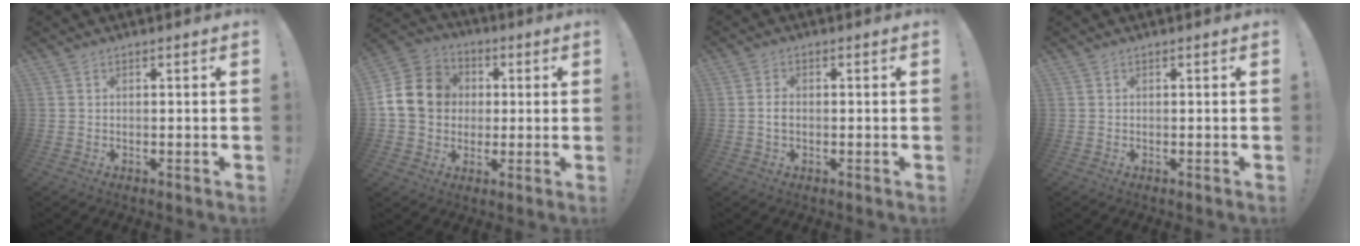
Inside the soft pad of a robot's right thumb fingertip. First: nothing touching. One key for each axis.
{"total": 15.7, "fx": 1.7, "fy": 13.5, "fz": 7.9, "tx": -0.126, "ty": 0.009, "tz": 0.039}
{"total": 2.1, "fx": -0.3, "fy": 1.4, "fz": 1.5, "tx": -0.023, "ty": 0.005, "tz": -0.007}
{"total": 0.0}